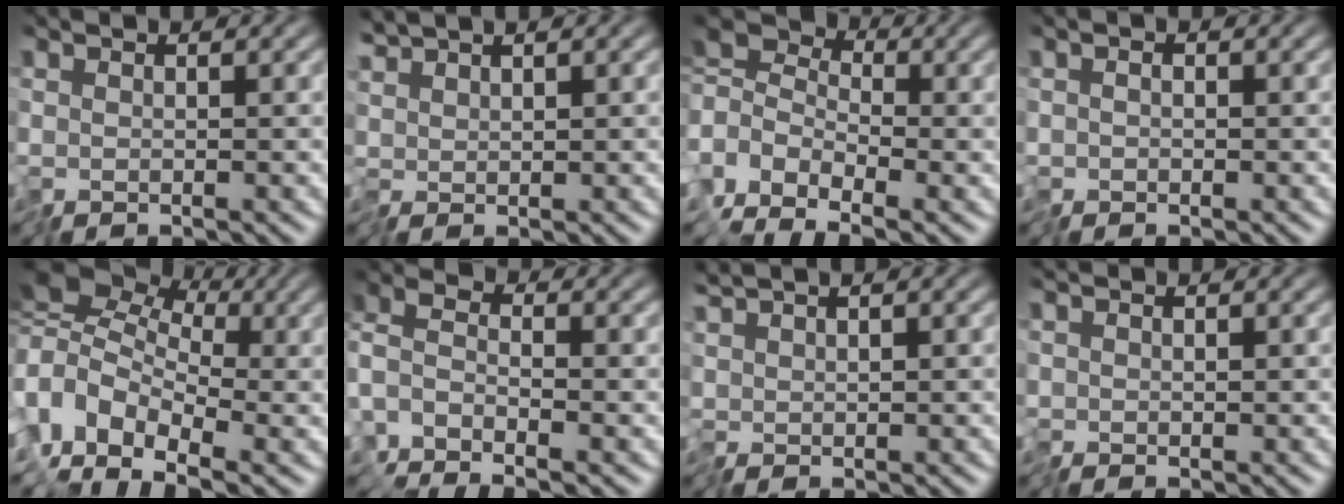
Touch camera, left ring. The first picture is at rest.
{"total": 1.5, "force": [1.4, 0.4, 0.3], "torque": [-0.013, 0.006, 0.029]}
{"total": 3.4, "force": [-2.4, 2.0, 1.5], "torque": [-0.031, 0.009, -0.070]}
{"total": 1.0, "force": [-0.5, 0.7, 0.6], "torque": [-0.013, -0.002, -0.012]}
{"total": 5.7, "force": [-1.1, 4.0, 3.9], "torque": [-0.080, -0.002, -0.039]}
{"total": 2.5, "force": [-2.0, 1.0, 1.2], "torque": [-0.031, 0.005, -0.056]}
{"total": 1.2, "force": [1.0, 0.4, 0.5], "torque": [-0.016, 0.006, 0.022]}
{"total": 0.5, "force": [0.4, 0.3, 0.0], "torque": [-0.002, 0.004, 0.005]}